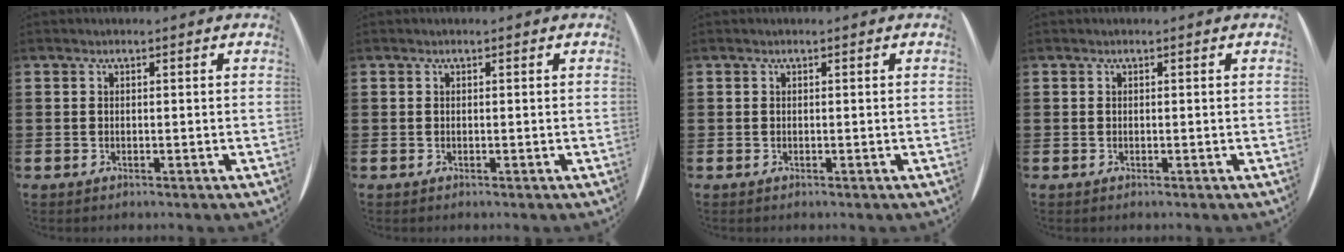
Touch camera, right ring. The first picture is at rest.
{"total": 0.0}
{"total": 0.0}
{"total": 0.0}